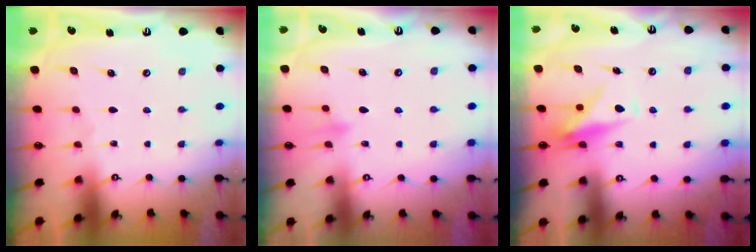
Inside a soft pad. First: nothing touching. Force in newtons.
{"total": 7.3, "press": 7.3, "slide": 0.8}
{"total": 9.5, "press": 9.5, "slide": 0.3}